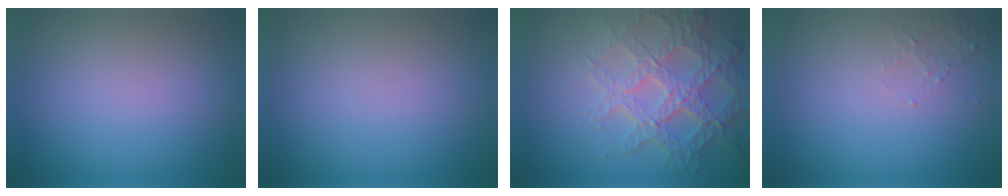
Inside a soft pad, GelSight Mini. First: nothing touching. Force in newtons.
{"total": 0.0}
{"total": 6.9, "press": 5.0, "slide": 4.8}
{"total": 1.1, "press": 1.0, "slide": 0.4}